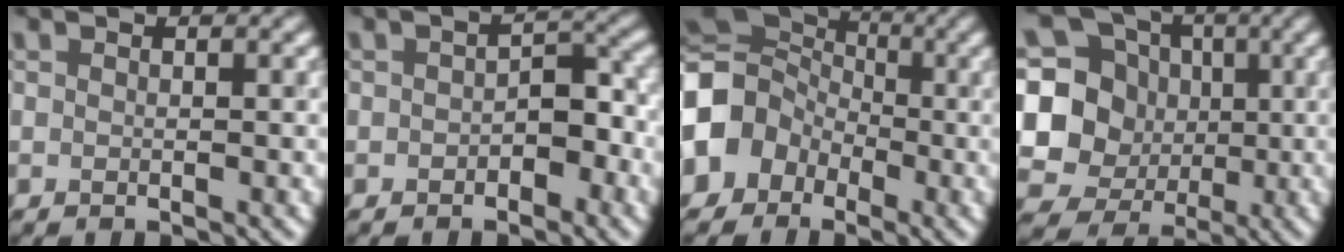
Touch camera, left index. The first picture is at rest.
{"total": 3.0, "force": [-1.1, 1.8, 2.1], "torque": [-0.024, 0.007, -0.020]}
{"total": 9.4, "force": [-2.1, 8.2, 4.1], "torque": [-0.082, -0.005, -0.064]}
{"total": 12.3, "force": [0.0, 11.6, 4.0], "torque": [-0.137, 0.025, -0.014]}